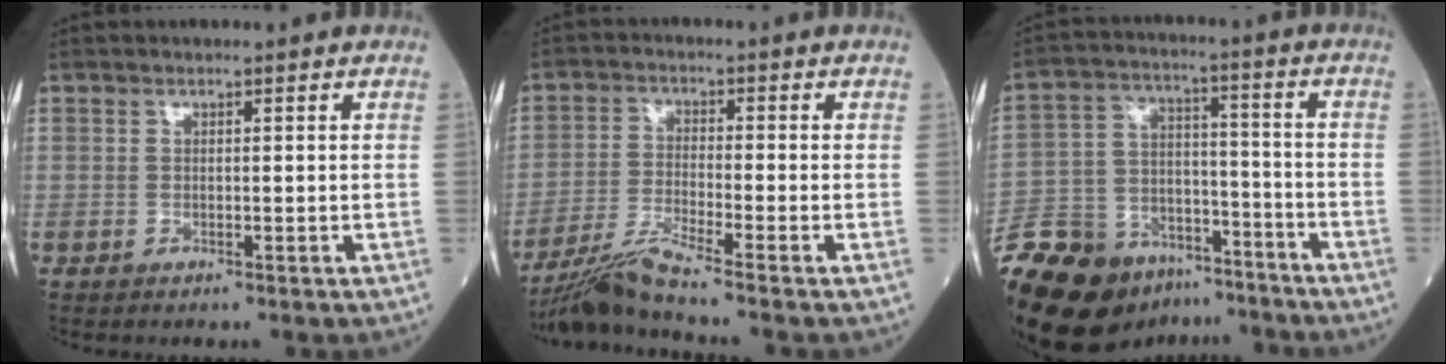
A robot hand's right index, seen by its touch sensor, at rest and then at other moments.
{"total": 6.7, "force": [-5.7, -2.0, 2.8], "torque": [-0.063, -0.030, -0.113]}
{"total": 23.0, "force": [-17.2, 11.5, 10.1], "torque": [-0.250, 0.001, -0.283]}